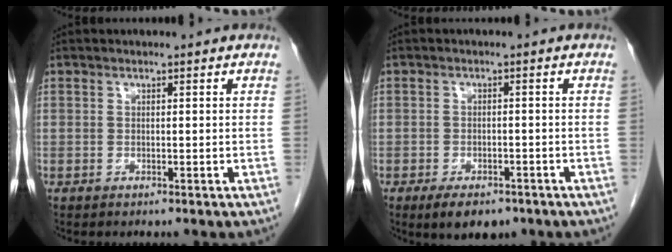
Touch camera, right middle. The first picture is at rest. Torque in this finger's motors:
{"motor_torque": [0.60, -0.37, -0.02, 0.02]}